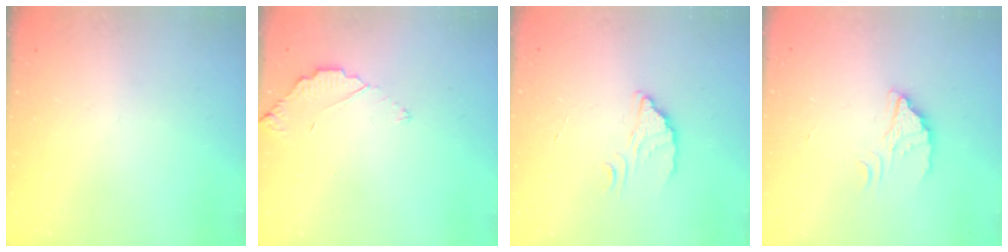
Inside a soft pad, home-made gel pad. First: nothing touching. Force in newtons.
{"total": 3.3, "press": 3.3, "slide": 0.3}
{"total": 2.6, "press": 2.6, "slide": 0.1}
{"total": 2.1, "press": 2.1, "slide": 0.2}